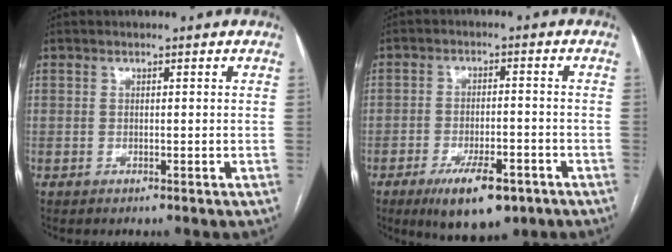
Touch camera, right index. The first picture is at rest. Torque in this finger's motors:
{"motor_torque": [0.02, -0.10, 0.03, -0.03]}